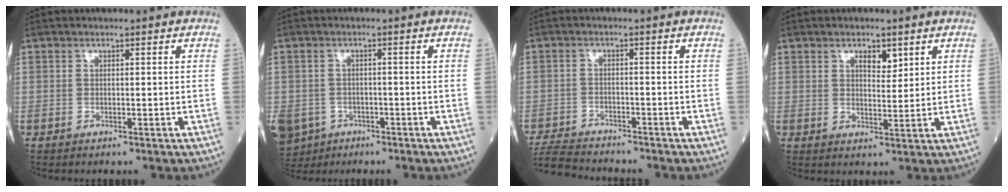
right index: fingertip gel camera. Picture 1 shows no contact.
{"total": 9.5, "force": [-5.3, 7.5, 2.5], "torque": [-0.080, -0.006, -0.081]}
{"total": 7.7, "force": [-7.5, 0.5, 1.3], "torque": [-0.025, -0.013, -0.134]}
{"total": 3.3, "force": [1.9, 1.4, 2.3], "torque": [-0.033, -0.002, 0.032]}